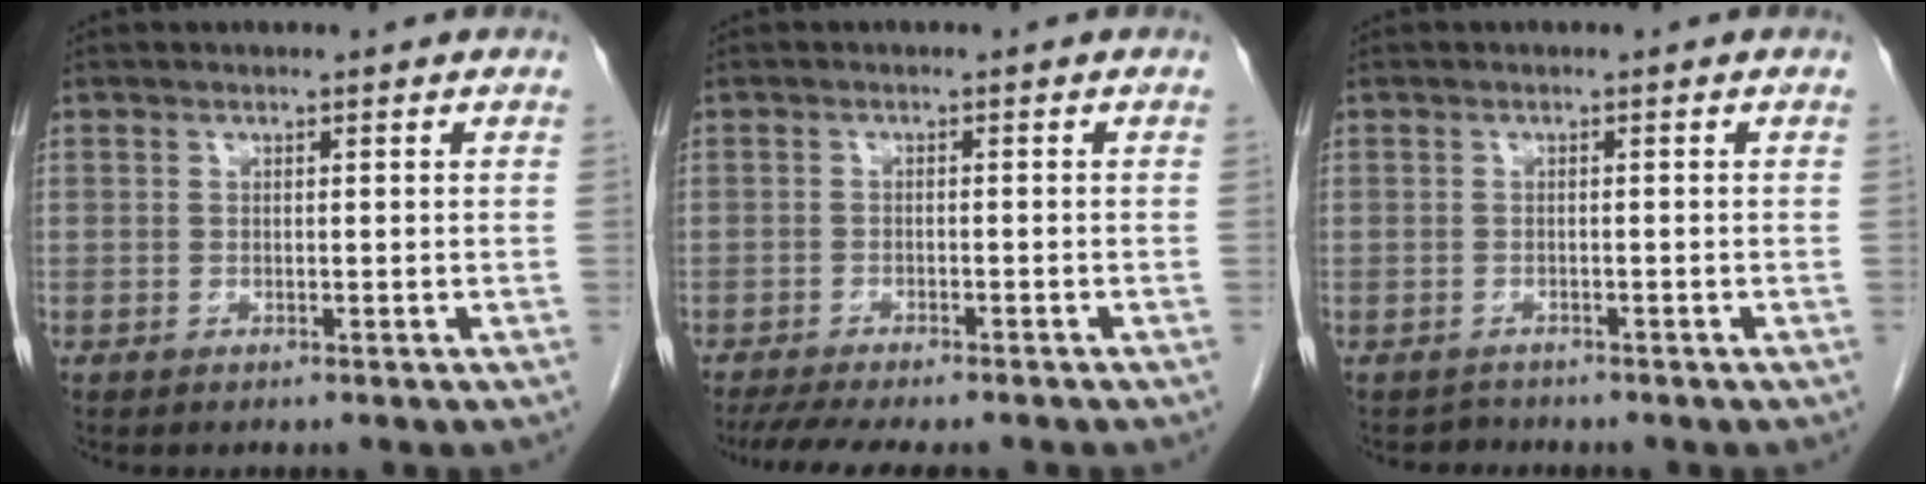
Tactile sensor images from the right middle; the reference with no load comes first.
{"total": 10.7, "force": [-9.1, 2.0, 5.1], "torque": [-0.076, -0.010, -0.129]}
{"total": 1.3, "force": [-1.1, 0.3, -0.6], "torque": [0.008, -0.003, -0.018]}